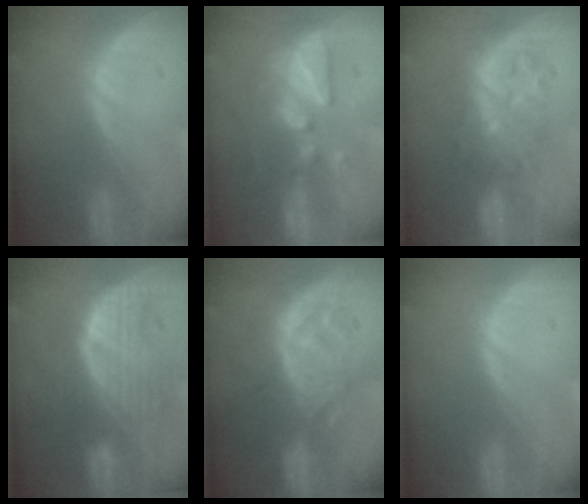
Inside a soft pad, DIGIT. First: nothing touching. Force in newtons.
{"total": 8.9, "press": 7.8, "slide": 4.2}
{"total": 8.4, "press": 7.5, "slide": 3.7}
{"total": 9.9, "press": 8.6, "slide": 4.8}
{"total": 9.2, "press": 8.6, "slide": 3.2}
{"total": 0.0}